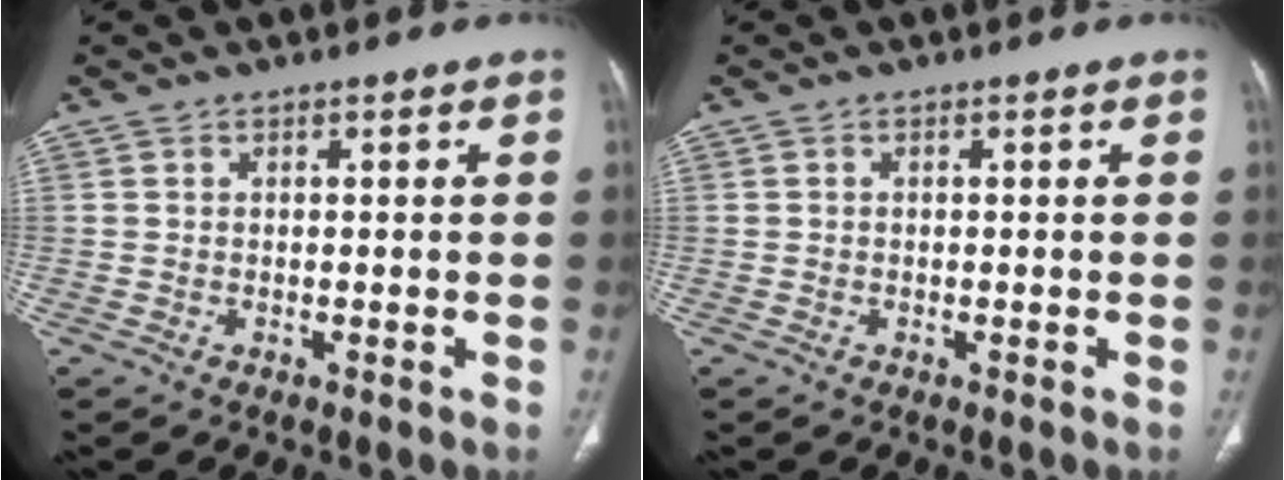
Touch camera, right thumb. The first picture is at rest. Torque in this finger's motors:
{"motor_torque": [-0.20, 0.01, -0.31, 0.21, 0.04]}